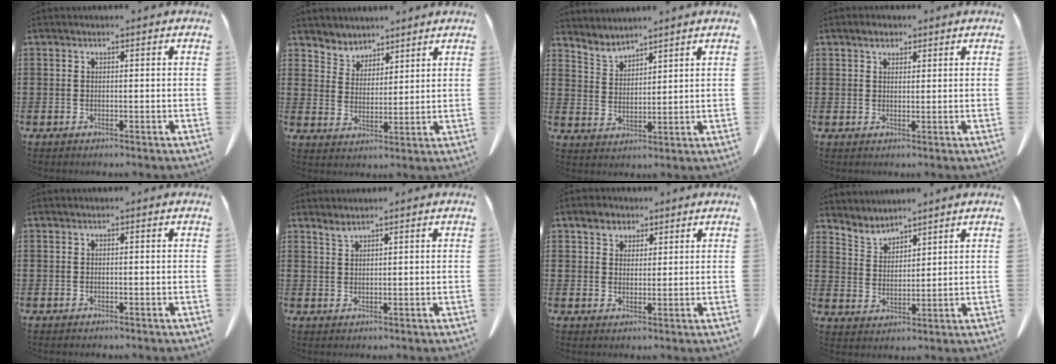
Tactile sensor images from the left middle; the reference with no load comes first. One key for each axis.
{"total": 4.1, "fx": 3.8, "fy": 1.5, "fz": -0.7, "tx": -0.007, "ty": -0.016, "tz": 0.071}
{"total": 3.4, "fx": 3.3, "fy": 0.4, "fz": 0.2, "tx": -0.018, "ty": -0.018, "tz": 0.062}
{"total": 2.2, "fx": 1.7, "fy": 1.1, "fz": 0.9, "tx": -0.014, "ty": 0.001, "tz": 0.032}
{"total": 0.0}
{"total": 1.7, "fx": 1.5, "fy": 0.1, "fz": 0.7, "tx": -0.017, "ty": -0.003, "tz": 0.030}
{"total": 3.6, "fx": 2.6, "fy": 2.3, "fz": 1.1, "tx": -0.025, "ty": 0.007, "tz": 0.048}
{"total": 3.6, "fx": 3.5, "fy": 0.8, "fz": 0.1, "tx": -0.017, "ty": -0.016, "tz": 0.065}